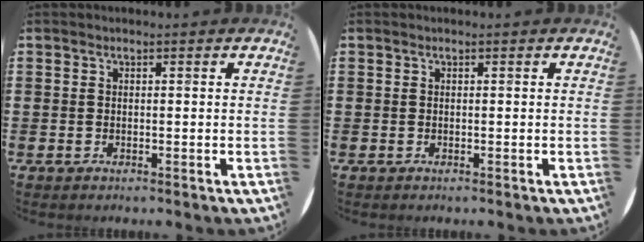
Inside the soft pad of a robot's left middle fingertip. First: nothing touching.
{"total": 0.0}